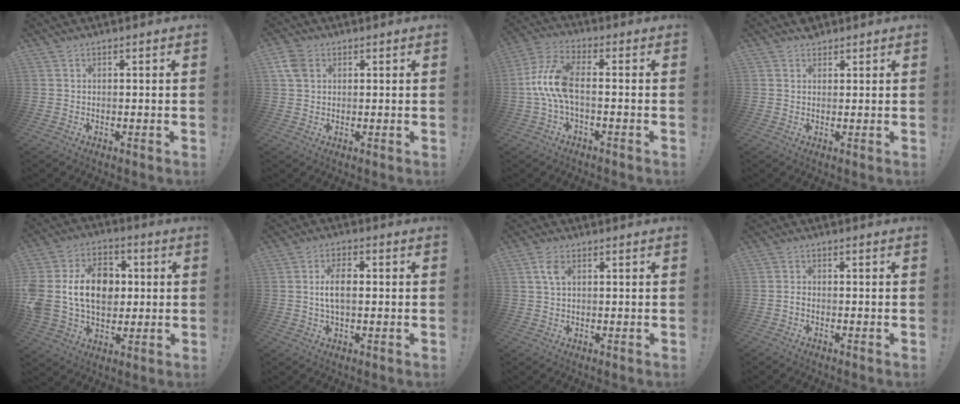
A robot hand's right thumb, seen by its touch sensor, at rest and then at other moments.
{"total": 5.5, "force": [2.0, 4.0, 3.3], "torque": [-0.070, 0.005, 0.041]}
{"total": 11.0, "force": [-0.7, 4.7, 10.0], "torque": [-0.204, 0.003, -0.009]}
{"total": 2.5, "force": [1.9, 1.5, 0.6], "torque": [-0.004, -0.007, 0.035]}
{"total": 18.6, "force": [1.7, 13.6, 12.6], "torque": [-0.216, 0.005, 0.034]}
{"total": 6.9, "force": [0.2, 3.3, 6.0], "torque": [-0.108, 0.007, 0.003]}
{"total": 3.9, "force": [1.5, 1.9, 3.1], "torque": [-0.058, 0.002, 0.027]}
{"total": 1.2, "force": [-1.0, 0.2, 0.7], "torque": [-0.017, 0.004, -0.016]}